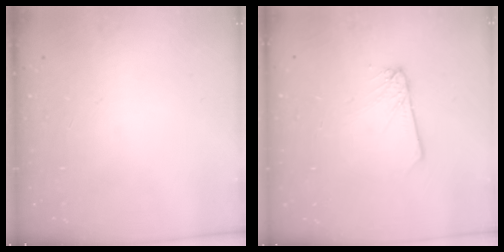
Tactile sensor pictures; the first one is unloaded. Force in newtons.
{"total": 2.7, "press": 2.7, "slide": 0.2}